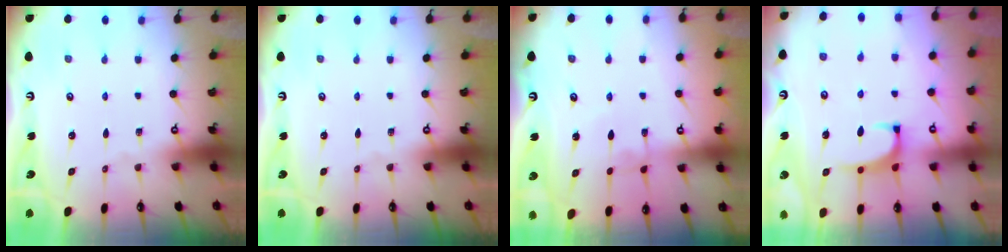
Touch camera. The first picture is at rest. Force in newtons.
{"total": 0.0}
{"total": 1.6, "press": 1.5, "slide": 0.2}
{"total": 0.8, "press": 0.4, "slide": 0.7}